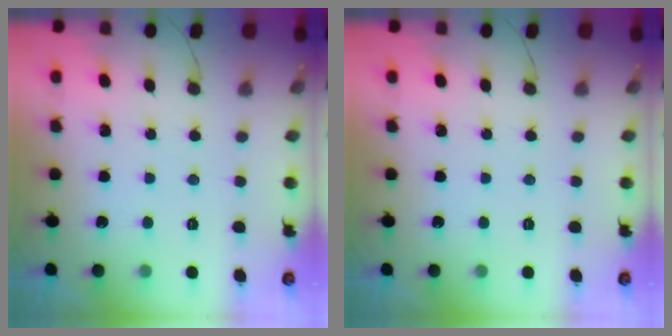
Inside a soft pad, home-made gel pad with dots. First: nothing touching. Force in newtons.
{"total": 0.0}